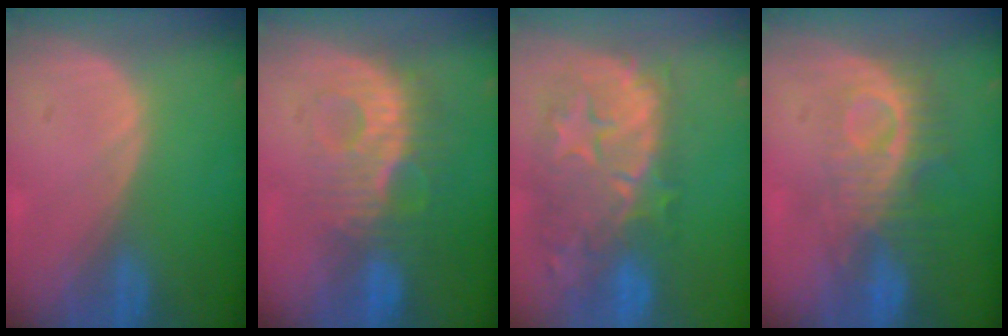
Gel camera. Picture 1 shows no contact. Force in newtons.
{"total": 9.2, "press": 8.5, "slide": 3.5}
{"total": 11.7, "press": 10.7, "slide": 4.8}
{"total": 9.4, "press": 8.2, "slide": 4.5}